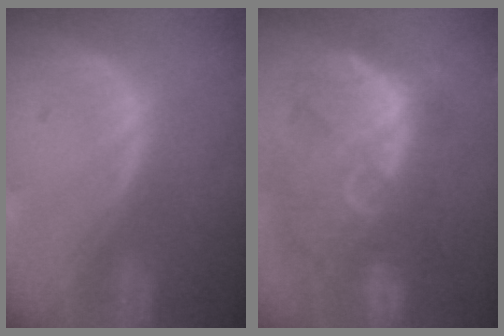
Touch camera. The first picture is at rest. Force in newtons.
{"total": 13.2, "press": 11.4, "slide": 6.6}